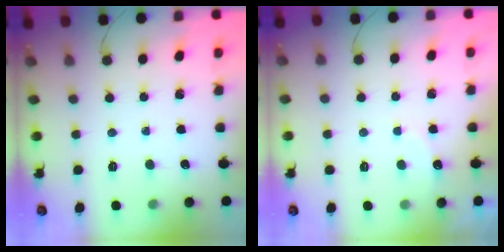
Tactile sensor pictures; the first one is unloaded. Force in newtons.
{"total": 5.3, "press": 5.2, "slide": 1.0}